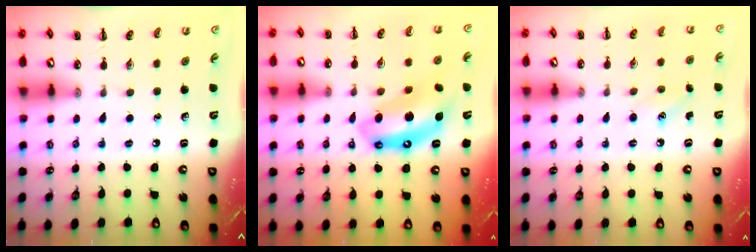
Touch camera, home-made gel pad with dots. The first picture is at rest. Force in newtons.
{"total": 12.4, "press": 11.9, "slide": 3.5}
{"total": 5.7, "press": 5.5, "slide": 1.7}